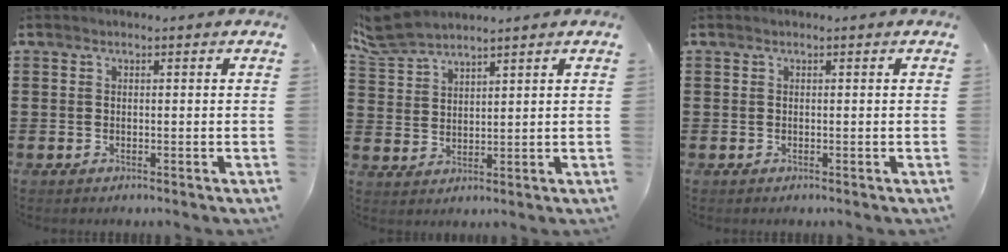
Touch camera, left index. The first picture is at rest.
{"total": 5.0, "force": [4.7, 0.9, 1.6], "torque": [-0.049, -0.008, 0.088]}
{"total": 0.0}